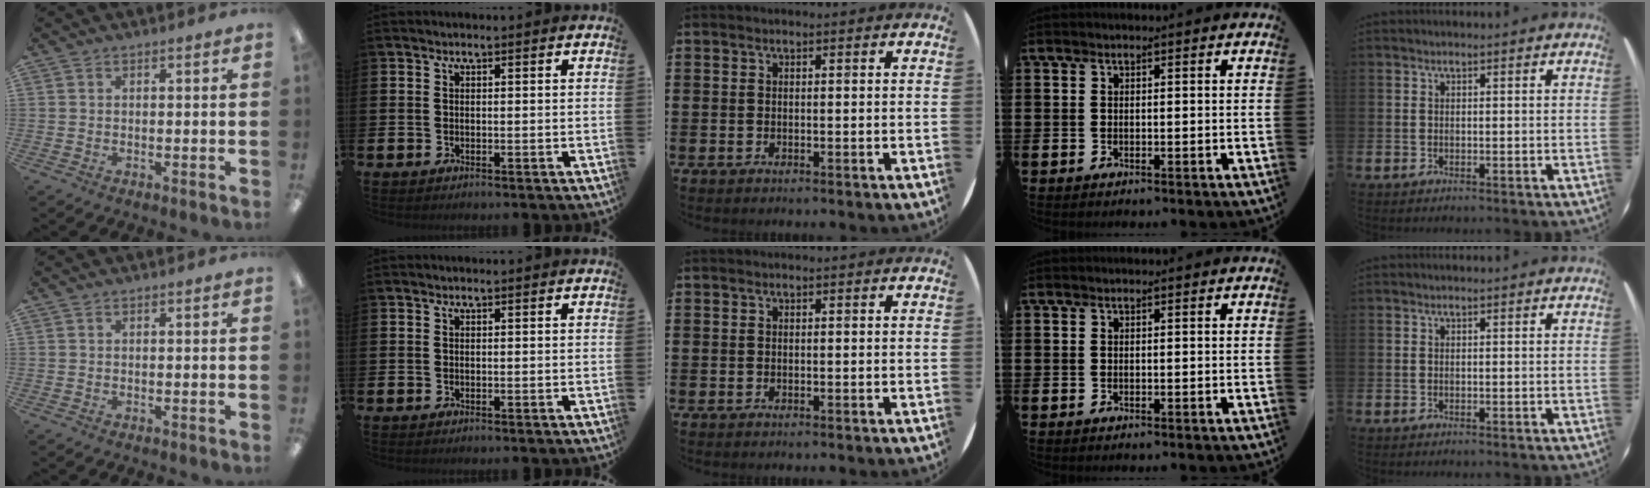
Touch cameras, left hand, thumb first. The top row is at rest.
{}